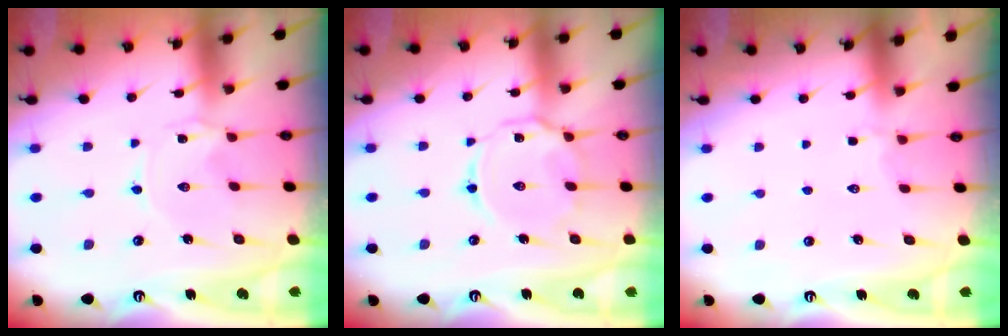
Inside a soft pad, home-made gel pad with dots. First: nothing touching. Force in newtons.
{"total": 9.3, "press": 9.3, "slide": 0.6}
{"total": 3.0, "press": 2.6, "slide": 1.5}